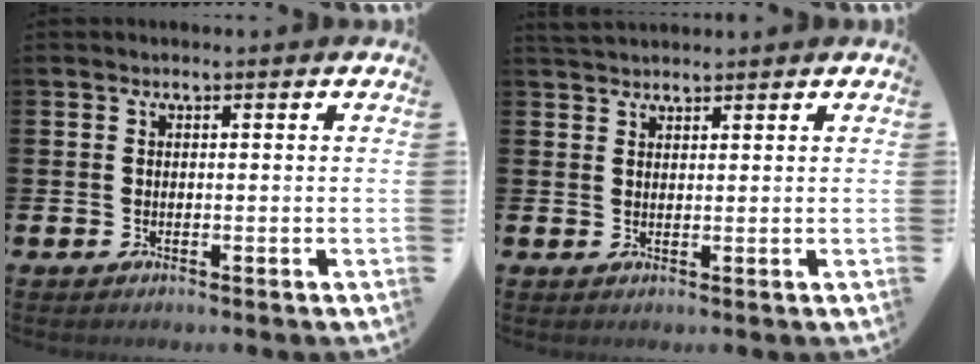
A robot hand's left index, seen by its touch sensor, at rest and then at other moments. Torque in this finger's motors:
{"motor_torque": [-0.08, -0.06, 0.06, 0.06]}